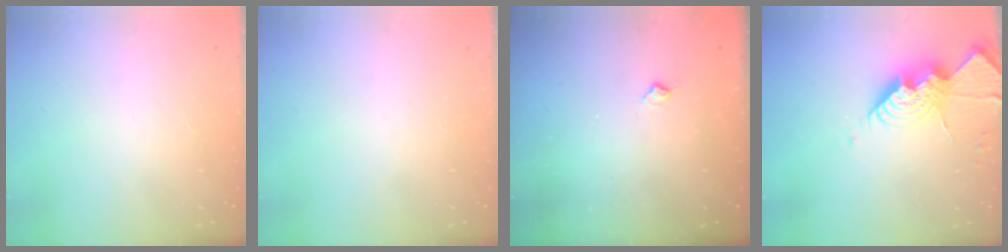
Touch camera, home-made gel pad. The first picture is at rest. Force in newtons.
{"total": 0.0}
{"total": 4.7, "press": 4.7, "slide": 0.6}
{"total": 15.0, "press": 14.9, "slide": 1.4}